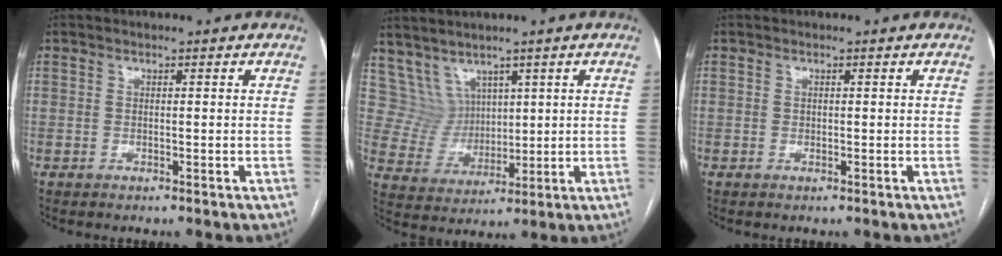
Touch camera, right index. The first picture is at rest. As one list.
[{"total": 6.7, "force": [4.5, 4.9, 0.6], "torque": [-0.022, 0.020, 0.104]}, {"total": 0.0}]